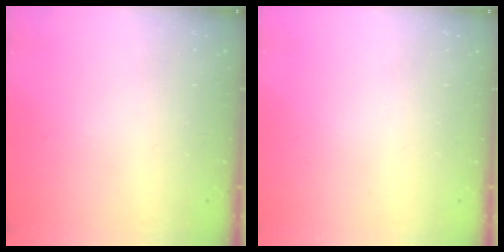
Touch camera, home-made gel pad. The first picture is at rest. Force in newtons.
{"total": 0.0}